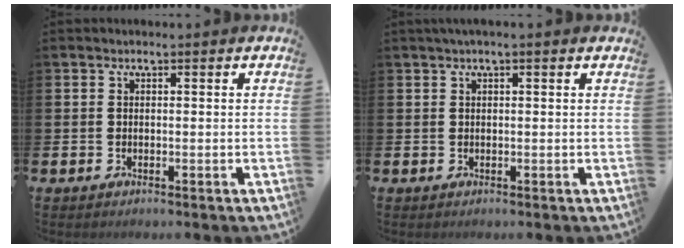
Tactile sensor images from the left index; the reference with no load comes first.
{"total": 0.8, "force": [0.6, -0.1, 0.6], "torque": [-0.008, 0.001, 0.009]}